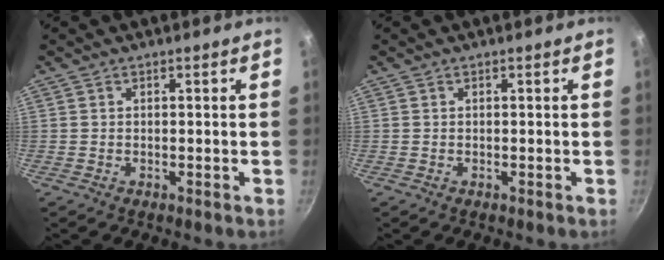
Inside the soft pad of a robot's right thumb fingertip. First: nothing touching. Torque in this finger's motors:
{"motor_torque": [0.00, 0.00, 0.00, 0.00, 0.00]}